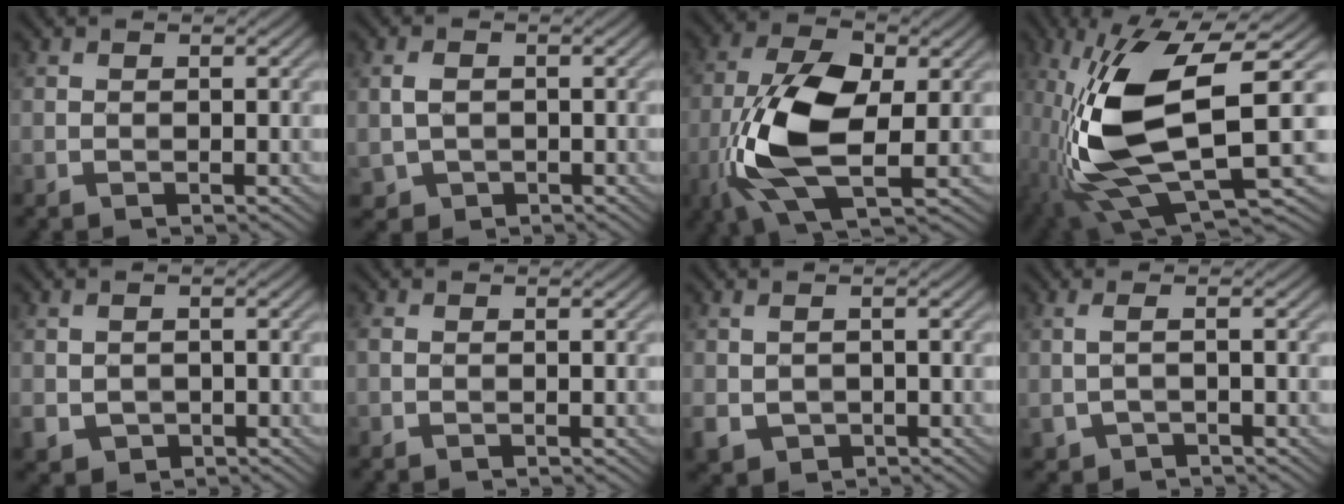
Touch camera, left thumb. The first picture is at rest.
{"total": 2.8, "force": [-0.2, 2.2, 1.7], "torque": [-0.044, -0.002, -0.003]}
{"total": 12.3, "force": [-2.0, 6.0, 10.5], "torque": [-0.238, 0.002, -0.045]}
{"total": 14.6, "force": [-2.3, 5.4, 13.4], "torque": [-0.283, -0.007, -0.042]}
{"total": 2.5, "force": [-0.8, 2.2, 1.0], "torque": [-0.036, -0.008, -0.013]}
{"total": 1.0, "force": [0.0, 0.7, 0.7], "torque": [-0.023, 0.004, -0.001]}
{"total": 2.7, "force": [-0.7, 2.0, 1.7], "torque": [-0.052, -0.008, -0.011]}
{"total": 1.1, "force": [-0.5, 0.2, 1.0], "torque": [-0.029, 0.000, -0.008]}